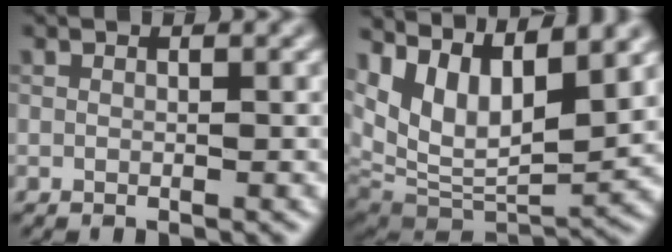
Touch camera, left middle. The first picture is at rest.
{"total": 12.3, "force": [5.3, 5.8, 9.5], "torque": [-0.172, 0.003, 0.101]}